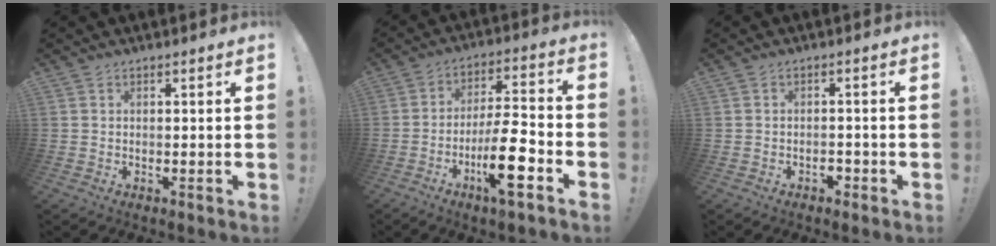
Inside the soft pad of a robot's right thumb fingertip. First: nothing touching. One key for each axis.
{"total": 16.0, "fx": -6.2, "fy": 4.5, "fz": 14.1, "tx": -0.236, "ty": 0.026, "tz": -0.101}
{"total": 1.8, "fx": -1.3, "fy": 1.0, "fz": 0.8, "tx": -0.015, "ty": -0.002, "tz": -0.023}